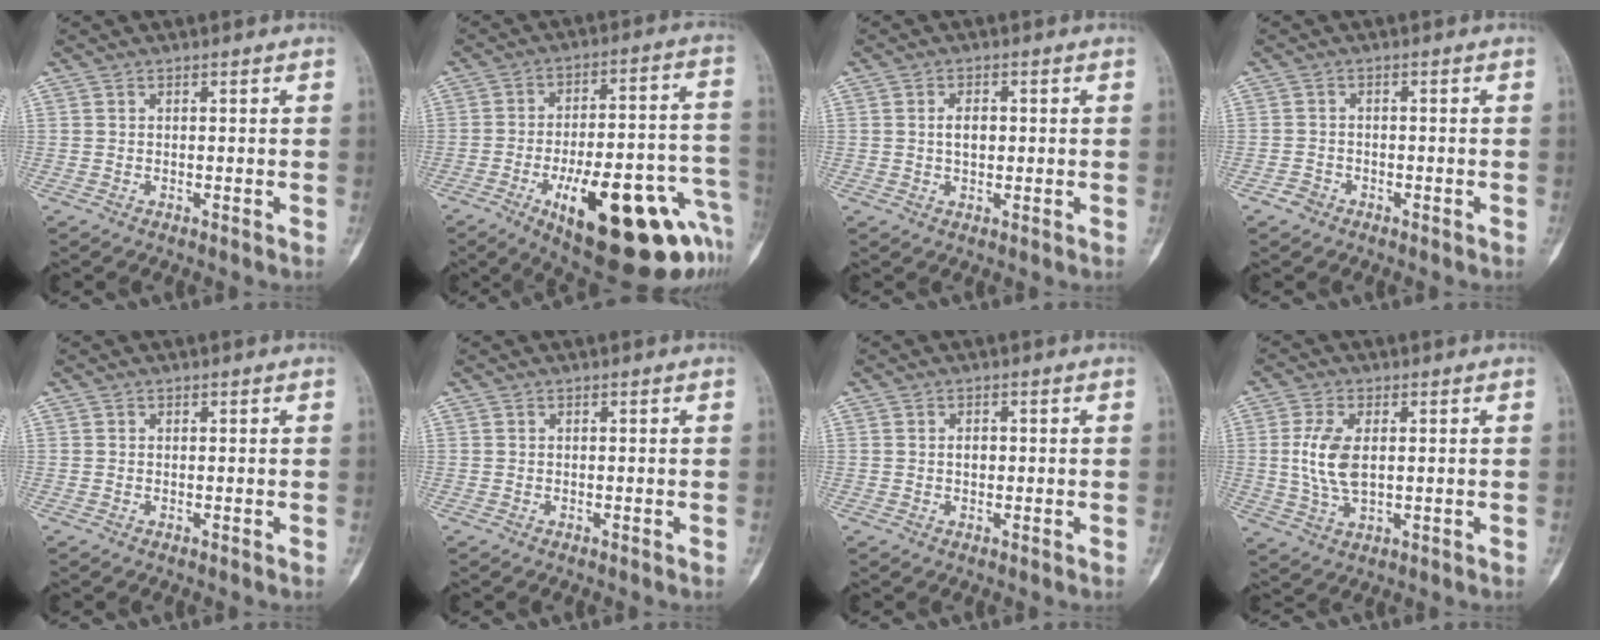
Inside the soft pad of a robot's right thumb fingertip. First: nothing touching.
{"total": 27.4, "force": [-11.6, 9.5, 22.9], "torque": [-0.253, 0.051, -0.152]}
{"total": 3.0, "force": [0.2, 1.8, 2.4], "torque": [-0.034, 0.002, 0.003]}
{"total": 1.8, "force": [-1.3, 1.3, 0.2], "torque": [-0.002, 0.010, -0.025]}
{"total": 0.0}
{"total": 0.0}
{"total": 1.3, "force": [0.0, 0.9, 1.0], "torque": [-0.009, 0.003, 0.000]}
{"total": 8.0, "force": [0.7, 4.2, 6.8], "torque": [-0.148, -0.006, 0.018]}